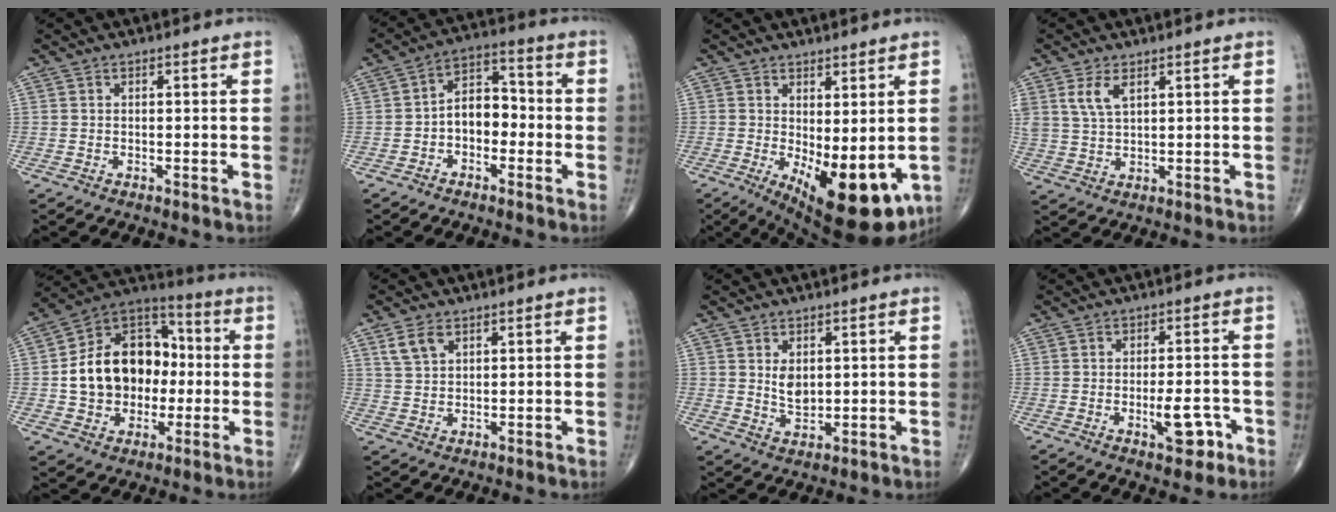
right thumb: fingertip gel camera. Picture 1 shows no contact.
{"total": 7.9, "force": [-1.7, 5.3, 5.6], "torque": [-0.064, 0.035, -0.045]}
{"total": 14.6, "force": [-3.2, 6.1, 12.9], "torque": [-0.172, -0.027, -0.027]}
{"total": 5.0, "force": [2.4, 2.4, 3.6], "torque": [-0.074, -0.006, 0.055]}
{"total": 19.1, "force": [-0.6, 14.4, 12.5], "torque": [-0.160, 0.036, -0.008]}
{"total": 4.3, "force": [2.3, 2.6, 2.5], "torque": [-0.046, -0.004, 0.052]}
{"total": 4.2, "force": [1.0, 2.7, 3.1], "torque": [-0.040, -0.013, 0.025]}
{"total": 6.0, "force": [-2.5, 2.4, 4.8], "torque": [-0.057, 0.011, -0.031]}